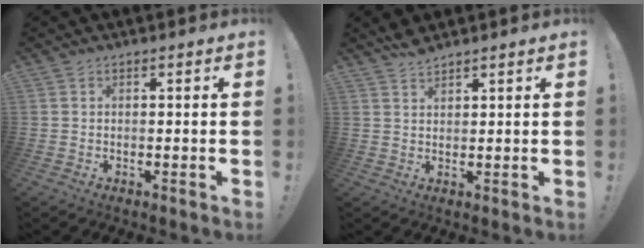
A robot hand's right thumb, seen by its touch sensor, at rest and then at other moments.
{"total": 3.0, "force": [2.8, 0.7, 0.8], "torque": [-0.006, -0.021, 0.049]}